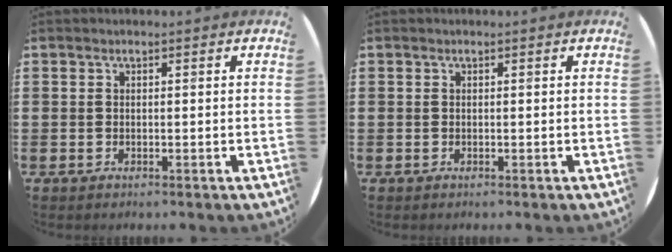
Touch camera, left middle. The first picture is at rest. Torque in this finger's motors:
{"motor_torque": [-0.01, 0.01, 0.01, -0.01]}